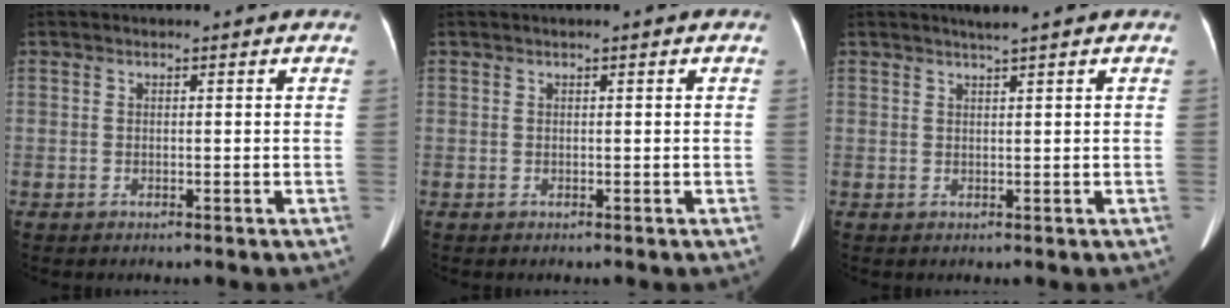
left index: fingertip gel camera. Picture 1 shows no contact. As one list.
[{"total": 0.0}, {"total": 1.5, "force": [1.2, -0.6, 0.8], "torque": [-0.016, -0.004, 0.027]}]